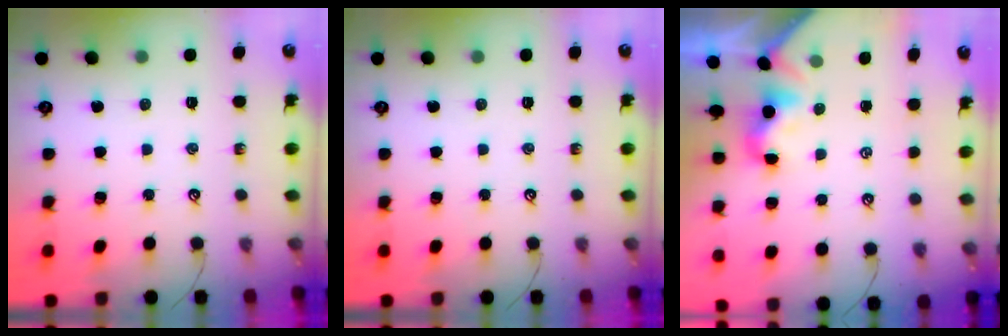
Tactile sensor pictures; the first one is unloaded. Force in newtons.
{"total": 0.0}
{"total": 1.9, "press": 1.8, "slide": 0.5}